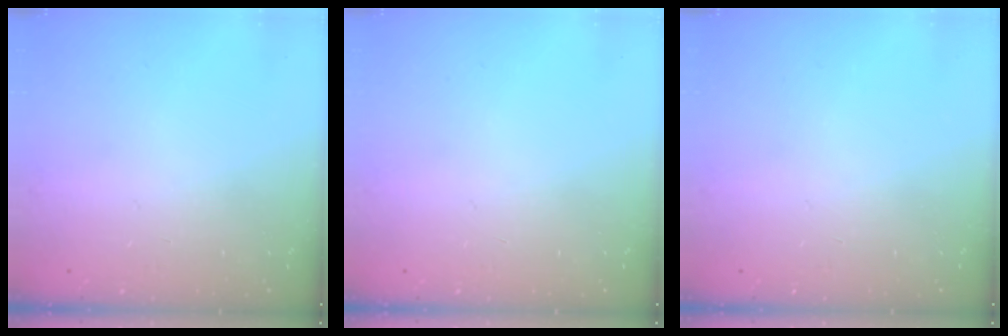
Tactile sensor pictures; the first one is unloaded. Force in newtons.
{"total": 0.0}
{"total": 0.0}